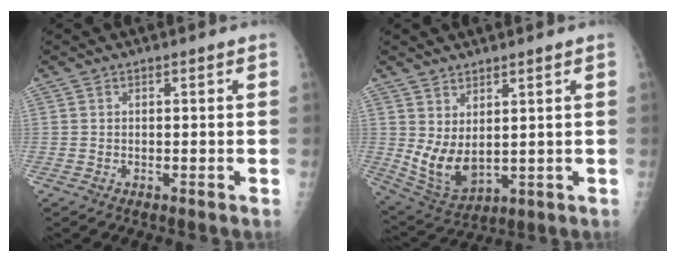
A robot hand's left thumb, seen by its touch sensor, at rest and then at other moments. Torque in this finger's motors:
{"motor_torque": [0.85, 0.82, 1.06, -0.21, 0.09]}